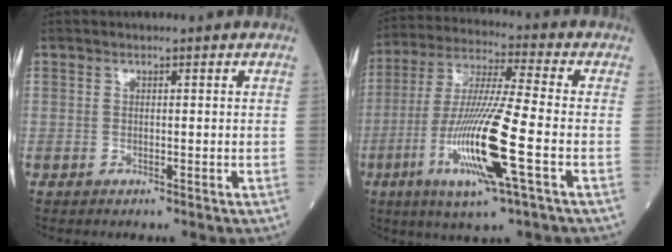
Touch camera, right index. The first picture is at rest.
{"total": 16.0, "force": [-5.1, 0.3, 15.2], "torque": [-0.310, -0.018, -0.096]}